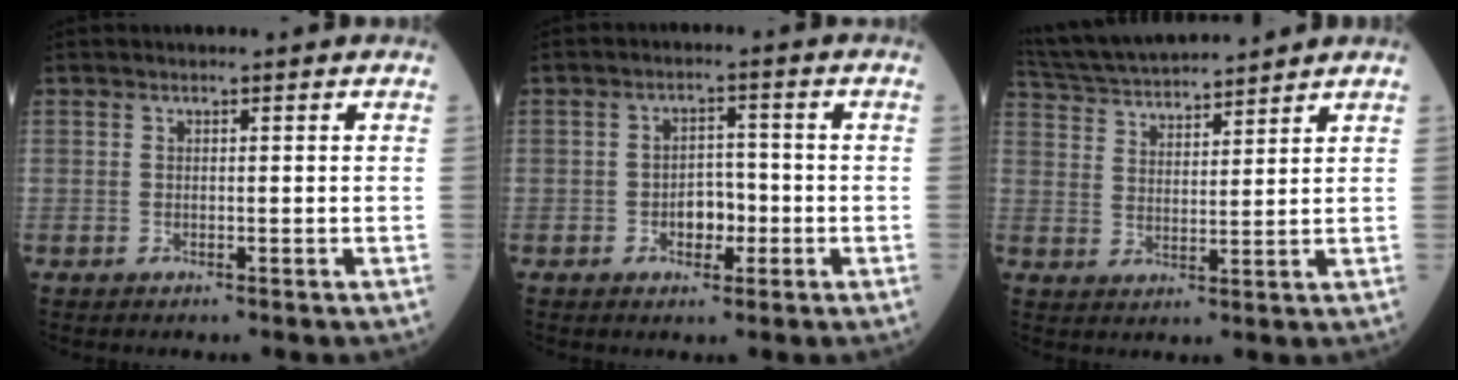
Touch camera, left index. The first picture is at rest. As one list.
[{"total": 4.0, "force": [-1.9, 2.4, 2.6], "torque": [-0.037, 0.004, -0.033]}, {"total": 12.3, "force": [11.6, 1.0, 4.2], "torque": [-0.090, 0.023, 0.206]}]